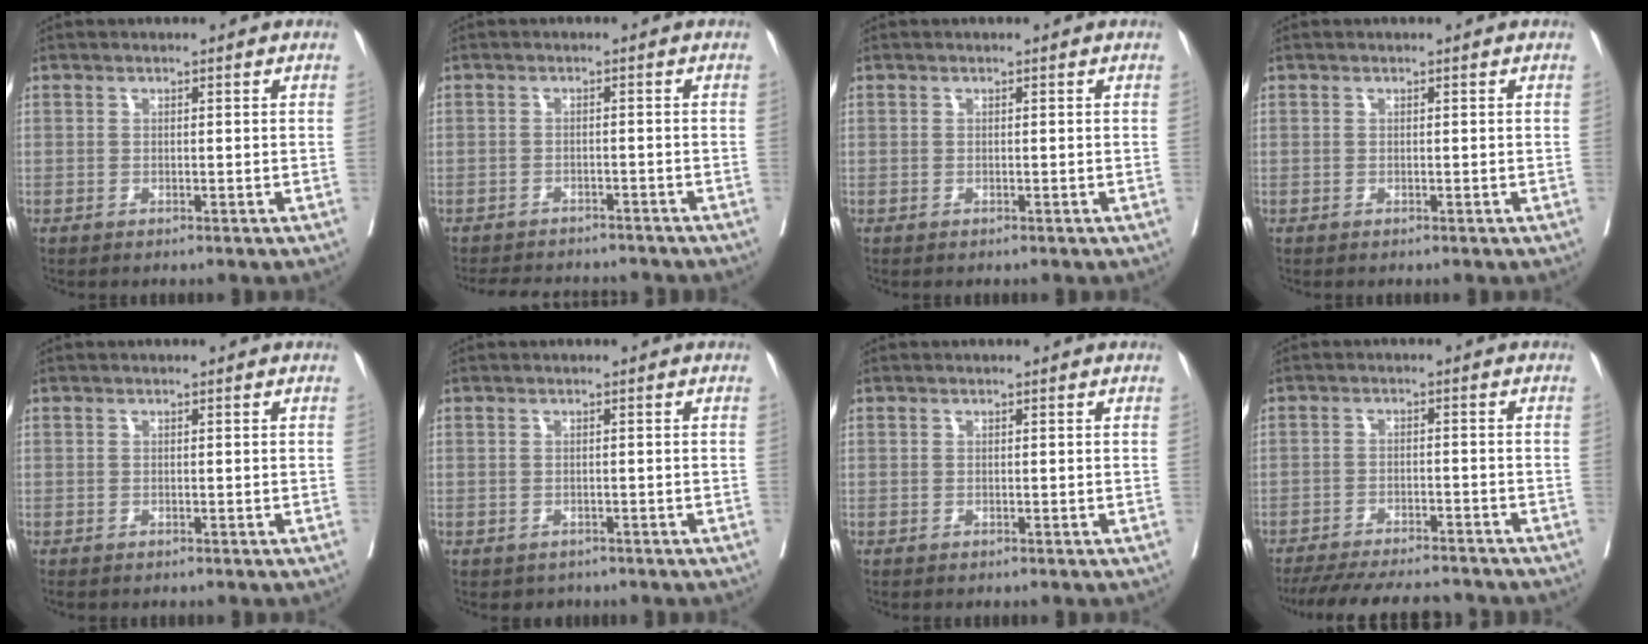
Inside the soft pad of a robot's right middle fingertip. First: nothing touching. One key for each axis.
{"total": 9.6, "fx": -8.9, "fy": 2.6, "fz": 2.4, "tx": -0.039, "ty": 0.004, "tz": -0.113}
{"total": 0.0}
{"total": 0.0}
{"total": 0.7, "fx": -0.6, "fy": 0.3, "fz": 0.2, "tx": -0.007, "ty": -0.002, "tz": -0.010}
{"total": 1.9, "fx": -1.4, "fy": 1.3, "fz": 0.2, "tx": -0.005, "ty": 0.001, "tz": -0.018}
{"total": 0.0}
{"total": 15.3, "fx": -13.9, "fy": 2.7, "fz": 5.8, "tx": -0.112, "ty": -0.014, "tz": -0.193}